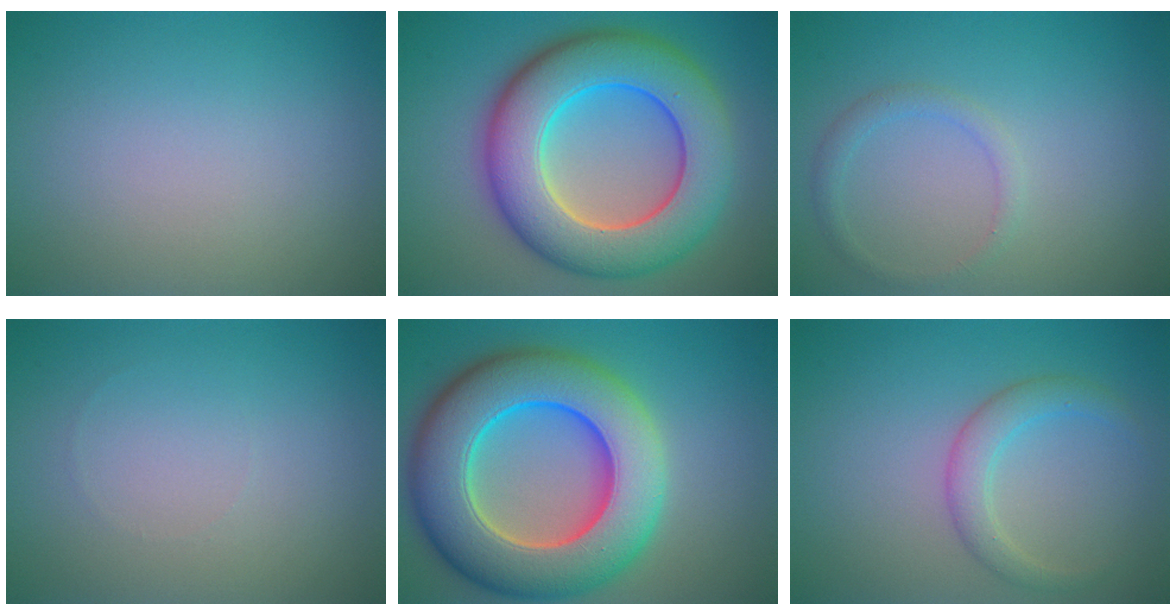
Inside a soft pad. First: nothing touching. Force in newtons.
{"total": 11.8, "press": 11.8, "slide": 0.5}
{"total": 1.4, "press": 1.4, "slide": 0.2}
{"total": 0.0}
{"total": 13.3, "press": 13.1, "slide": 2.1}
{"total": 2.6, "press": 2.6, "slide": 0.2}